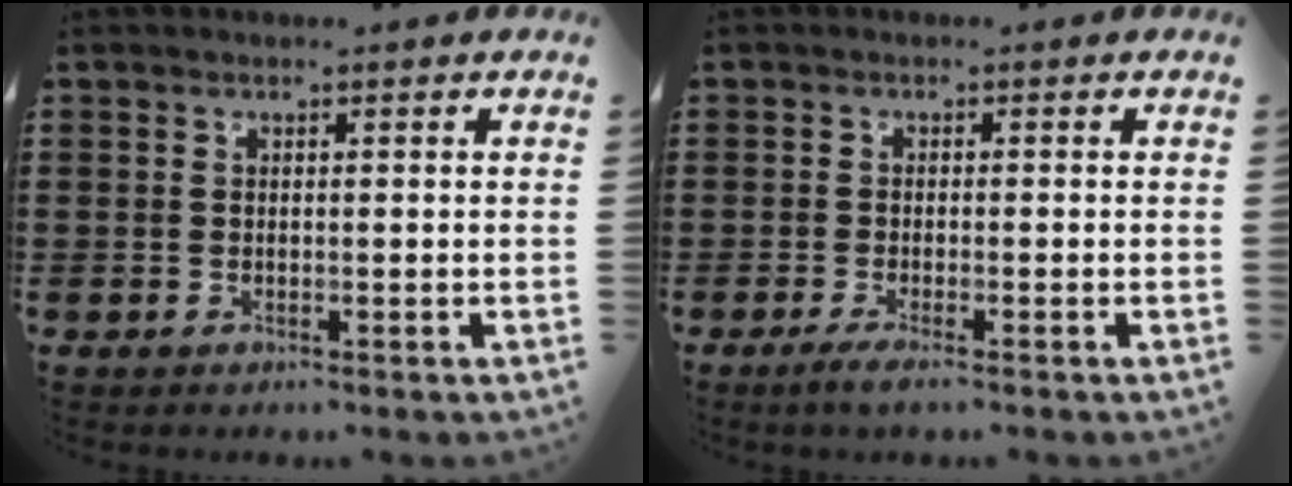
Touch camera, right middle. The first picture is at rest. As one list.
[{"total": 1.4, "force": [-0.5, -0.1, 1.2], "torque": [-0.025, -0.004, -0.011]}]